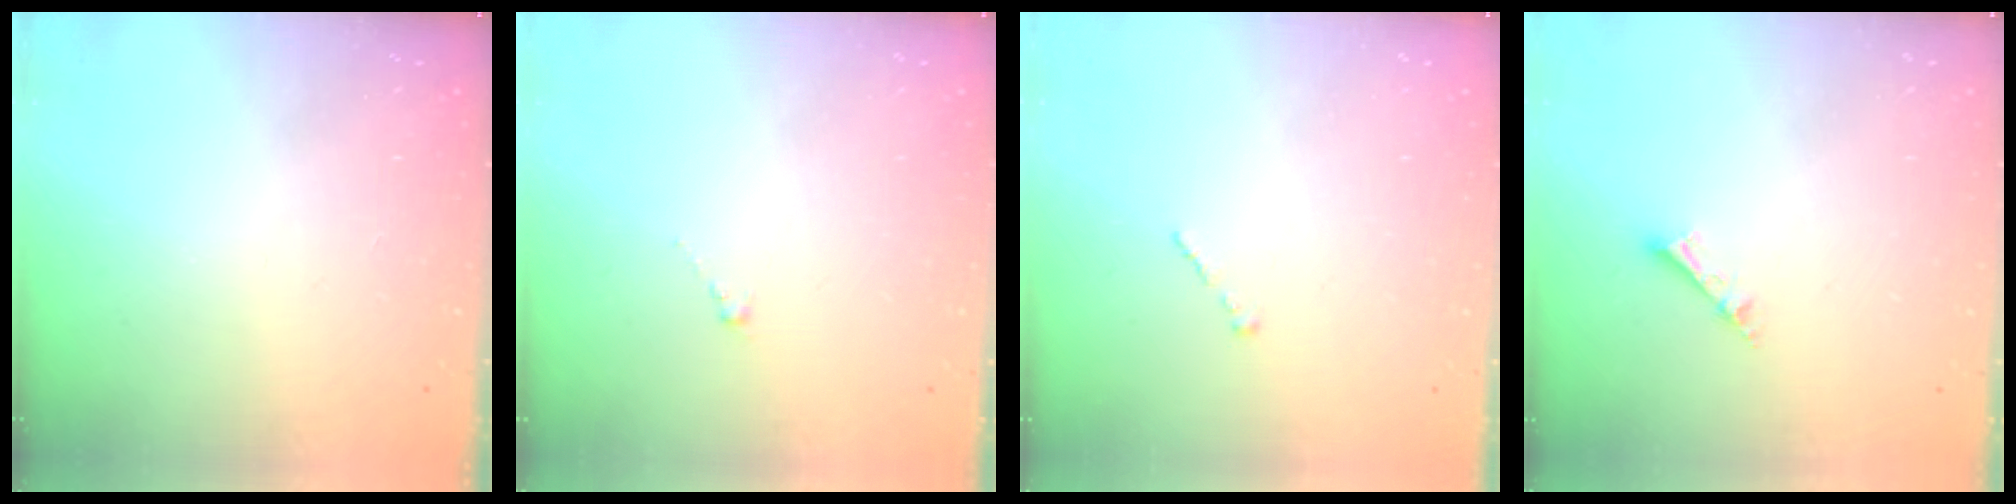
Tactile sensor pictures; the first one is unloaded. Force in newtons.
{"total": 0.8, "press": 0.7, "slide": 0.5}
{"total": 0.0}
{"total": 2.5, "press": 2.5, "slide": 0.1}